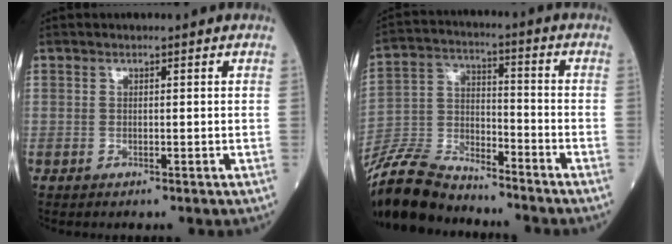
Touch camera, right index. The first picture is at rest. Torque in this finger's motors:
{"motor_torque": [0.23, -0.32, -0.09, -0.22]}